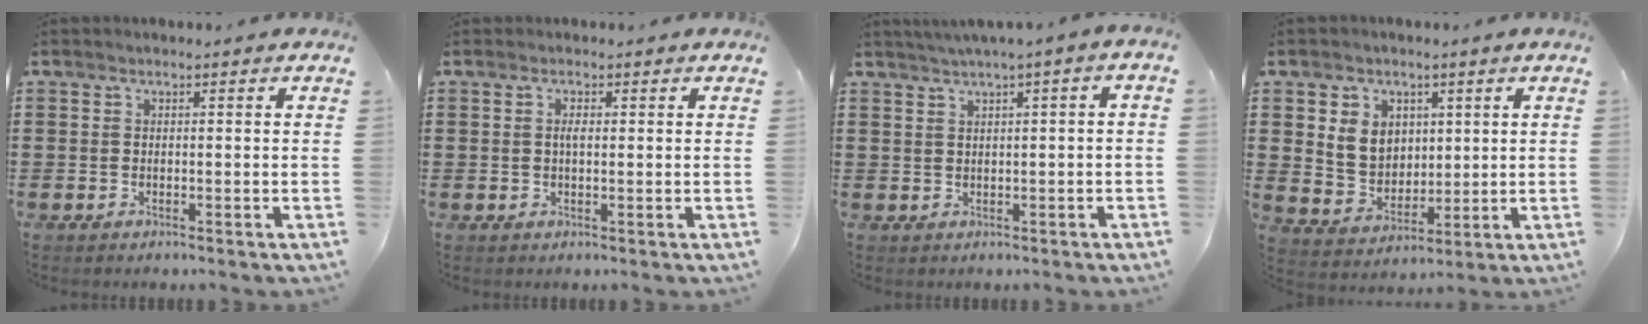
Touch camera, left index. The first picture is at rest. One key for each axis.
{"total": 1.6, "fx": 0.3, "fy": 0.5, "fz": 1.4, "tx": -0.030, "ty": 0.004, "tz": 0.003}
{"total": 1.8, "fx": 0.3, "fy": -0.2, "fz": 1.7, "tx": -0.030, "ty": -0.003, "tz": 0.006}
{"total": 5.9, "fx": 1.9, "fy": 5.2, "fz": 2.1, "tx": -0.055, "ty": 0.011, "tz": 0.034}